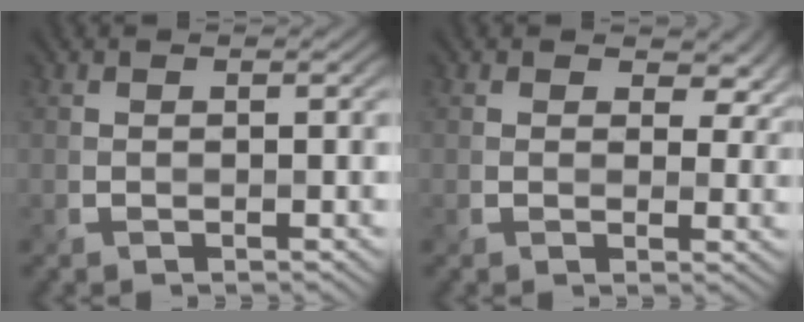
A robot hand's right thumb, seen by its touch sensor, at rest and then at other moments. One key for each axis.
{"total": 4.7, "fx": 2.3, "fy": 2.9, "fz": 2.9, "tx": -0.039, "ty": -0.007, "tz": 0.032}